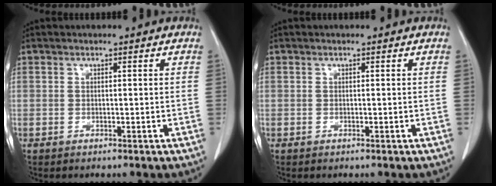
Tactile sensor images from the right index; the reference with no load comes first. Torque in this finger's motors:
{"motor_torque": [0.00, 0.00, 0.00, 0.00]}